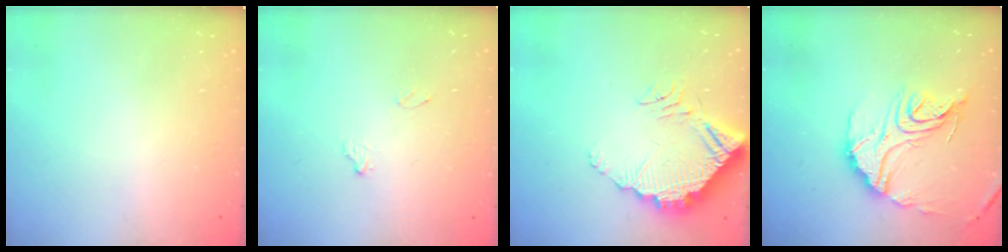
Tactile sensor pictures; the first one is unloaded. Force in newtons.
{"total": 7.1, "press": 7.1, "slide": 0.3}
{"total": 11.8, "press": 11.8, "slide": 0.9}
{"total": 18.4, "press": 18.3, "slide": 1.8}